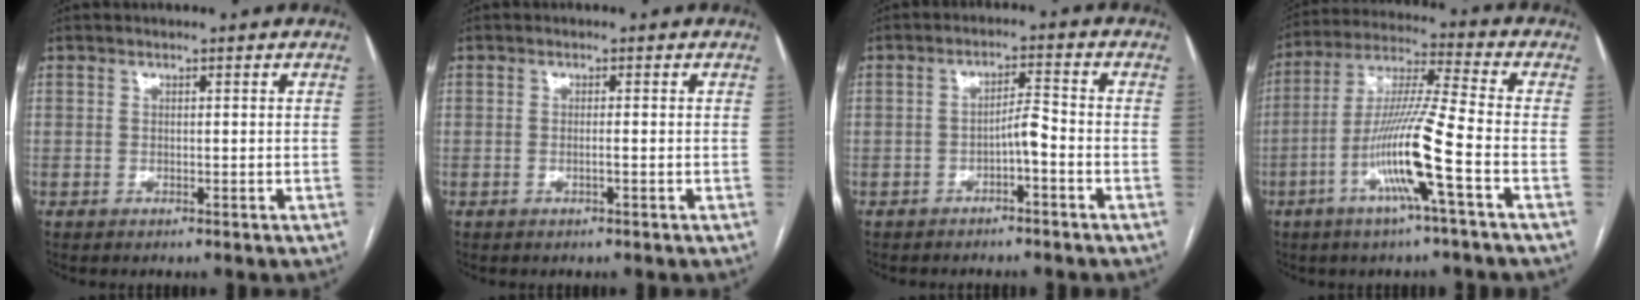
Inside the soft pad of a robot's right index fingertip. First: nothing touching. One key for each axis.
{"total": 0.9, "fx": -0.3, "fy": -0.1, "fz": 0.8, "tx": -0.017, "ty": 0.000, "tz": -0.005}
{"total": 3.2, "fx": -1.7, "fy": 0.4, "fz": 2.7, "tx": -0.043, "ty": 0.010, "tz": -0.027}
{"total": 13.0, "fx": -4.8, "fy": -0.9, "fz": 12.0, "tx": -0.235, "ty": -0.001, "tz": -0.097}